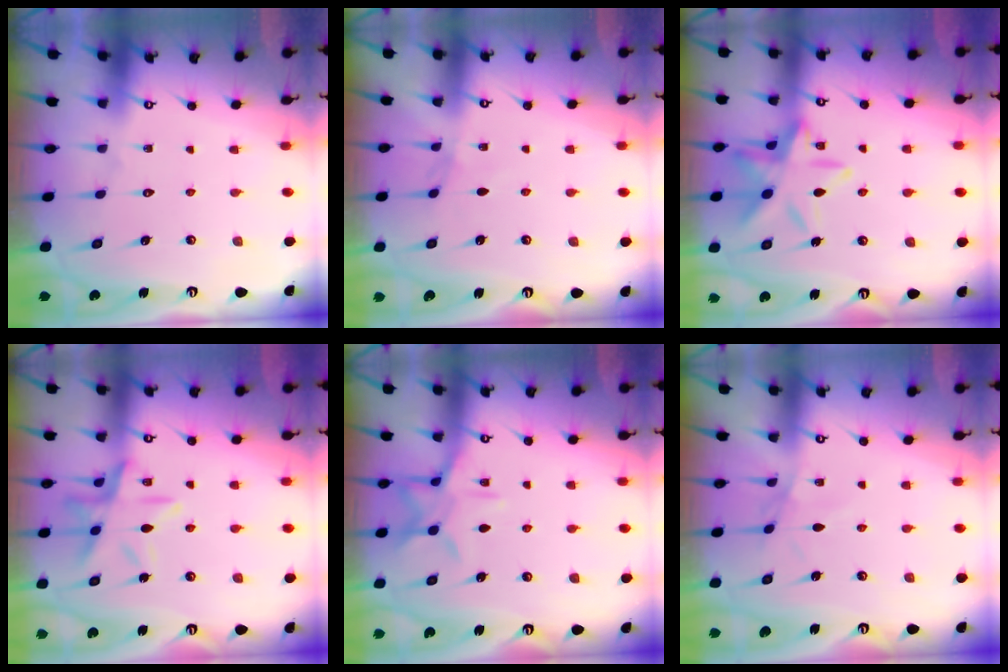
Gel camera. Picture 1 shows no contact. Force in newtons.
{"total": 2.4, "press": 2.3, "slide": 0.4}
{"total": 14.8, "press": 14.8, "slide": 0.8}
{"total": 12.8, "press": 12.7, "slide": 1.2}
{"total": 11.0, "press": 11.0, "slide": 0.7}
{"total": 2.7, "press": 2.7, "slide": 0.5}